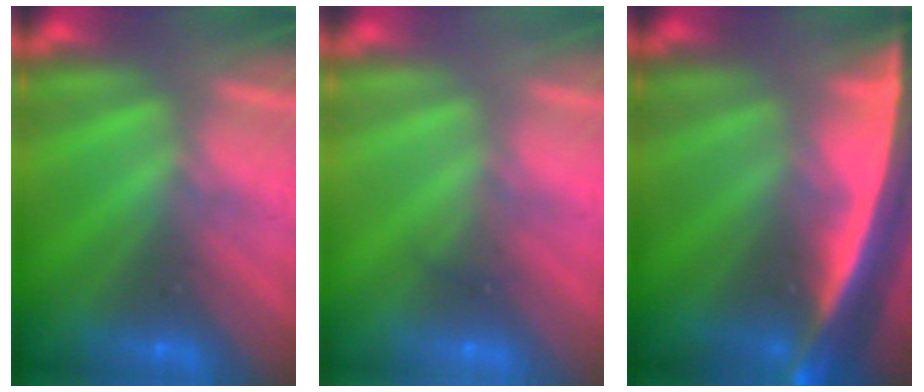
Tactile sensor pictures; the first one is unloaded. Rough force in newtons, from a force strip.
{"total": 2.0}
{"total": 5.8}